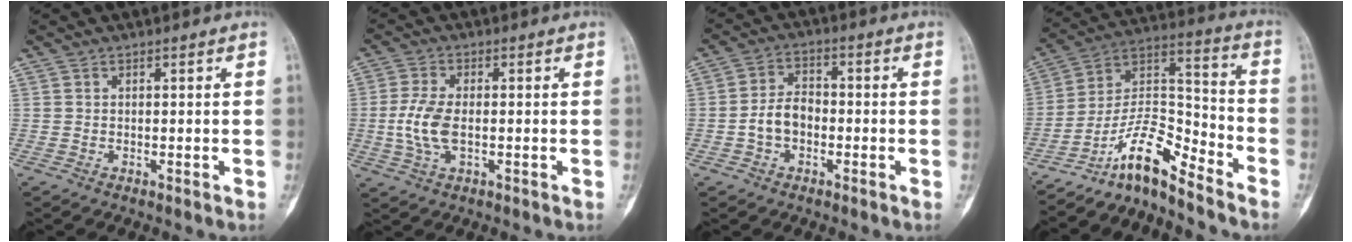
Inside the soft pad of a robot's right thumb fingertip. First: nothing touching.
{"total": 7.1, "force": [-0.7, 3.6, 6.1], "torque": [-0.143, 0.001, -0.015]}
{"total": 6.0, "force": [-1.5, 4.2, 4.0], "torque": [-0.066, 0.026, -0.035]}
{"total": 11.5, "force": [-9.5, 2.5, 6.0], "torque": [-0.110, 0.110, -0.179]}